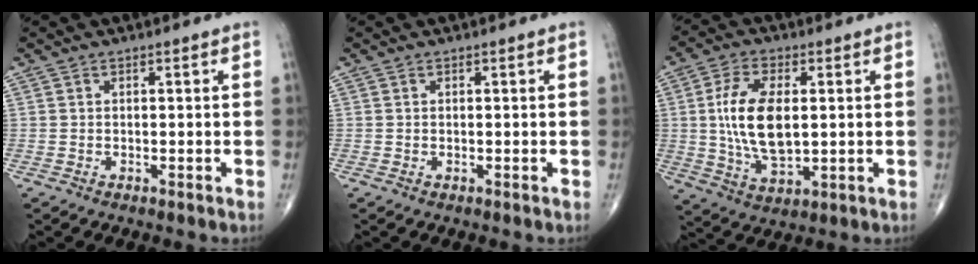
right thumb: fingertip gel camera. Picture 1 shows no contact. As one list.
[{"total": 0.0}, {"total": 13.0, "force": [1.2, 6.5, 11.2], "torque": [-0.216, -0.008, 0.026]}]